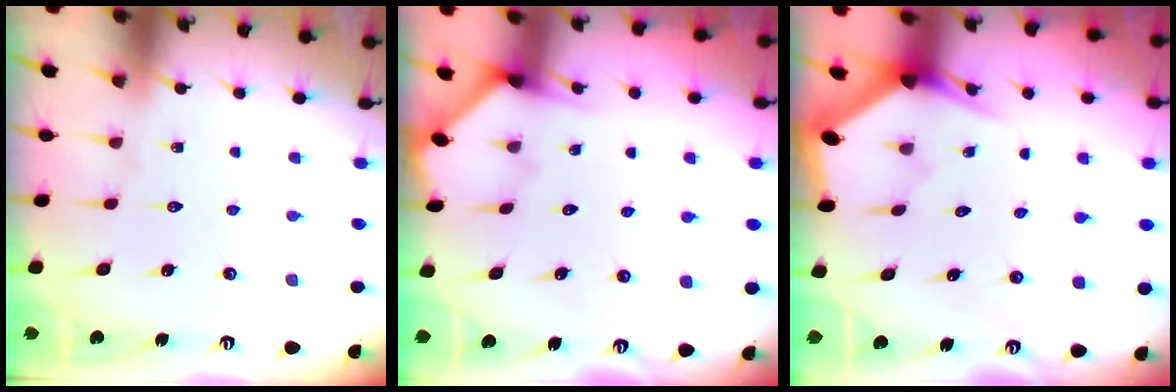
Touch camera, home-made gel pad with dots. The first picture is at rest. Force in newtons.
{"total": 2.0, "press": 2.0, "slide": 0.2}
{"total": 3.0, "press": 3.0, "slide": 0.0}